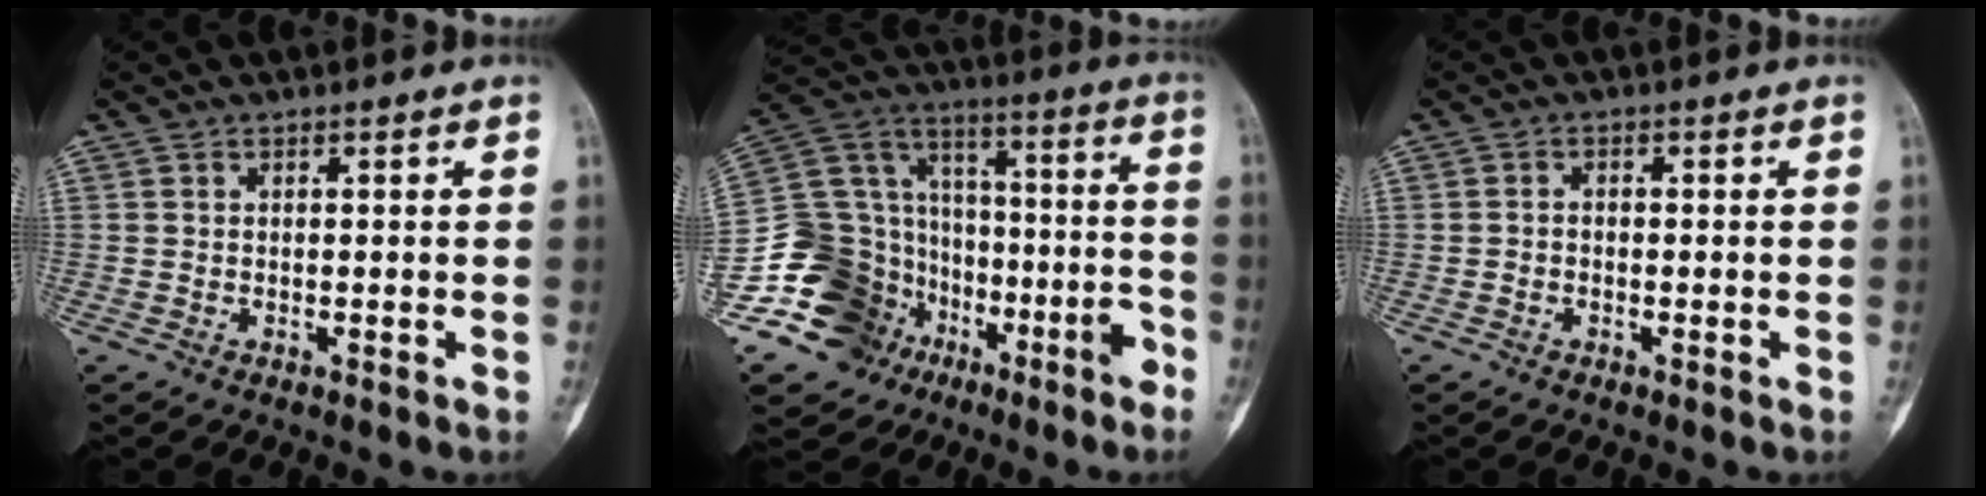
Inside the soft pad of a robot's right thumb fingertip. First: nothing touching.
{"total": 22.8, "force": [-12.7, 17.1, 8.0], "torque": [-0.116, 0.138, -0.210]}
{"total": 0.8, "force": [-0.3, 0.6, 0.4], "torque": [0.000, 0.003, -0.010]}